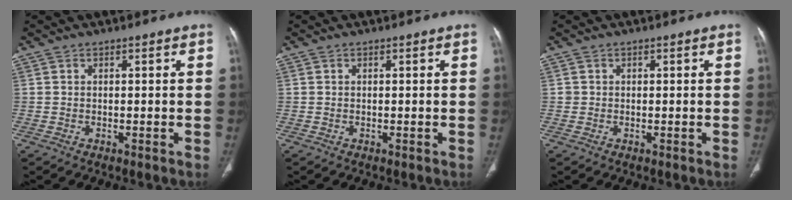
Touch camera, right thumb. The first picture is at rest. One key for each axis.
{"total": 0.0}
{"total": 0.6, "fx": 0.0, "fy": 0.6, "fz": 0.0, "tx": 0.005, "ty": 0.005, "tz": 0.000}